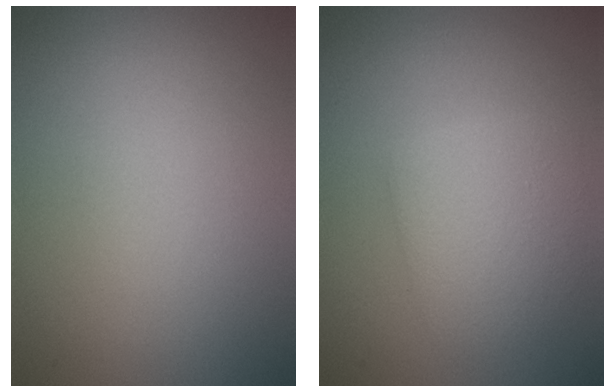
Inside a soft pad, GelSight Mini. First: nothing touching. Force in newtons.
{"total": 2.9, "press": 2.9, "slide": 0.2}